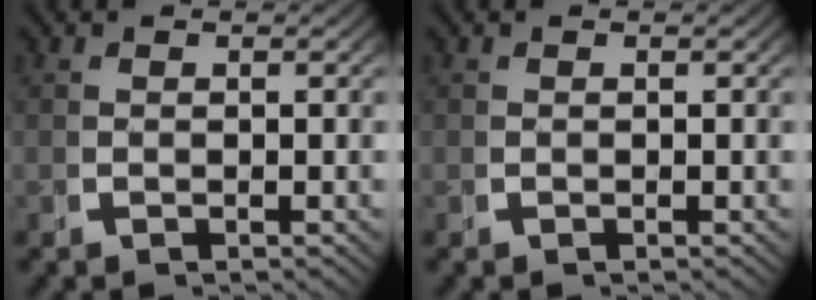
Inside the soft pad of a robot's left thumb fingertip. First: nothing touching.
{"total": 0.0}